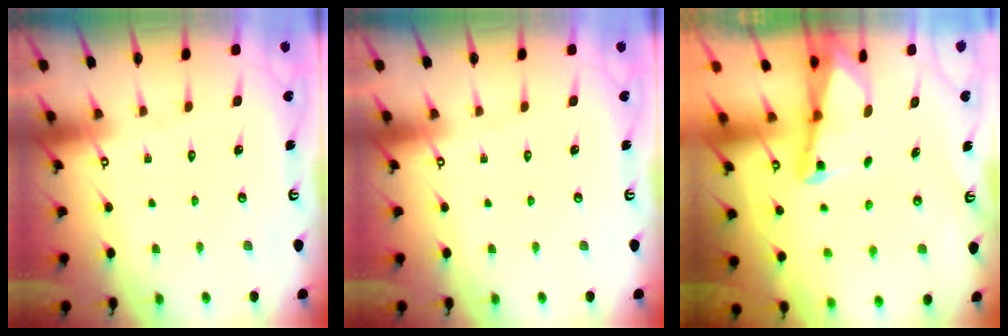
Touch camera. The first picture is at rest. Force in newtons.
{"total": 0.0}
{"total": 2.5, "press": 2.4, "slide": 0.6}